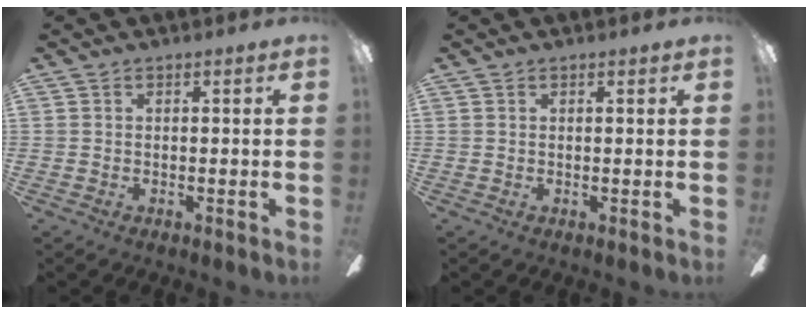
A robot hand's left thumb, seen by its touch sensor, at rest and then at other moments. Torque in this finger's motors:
{"motor_torque": [-0.06, -0.14, 0.07, -0.22, 0.00]}